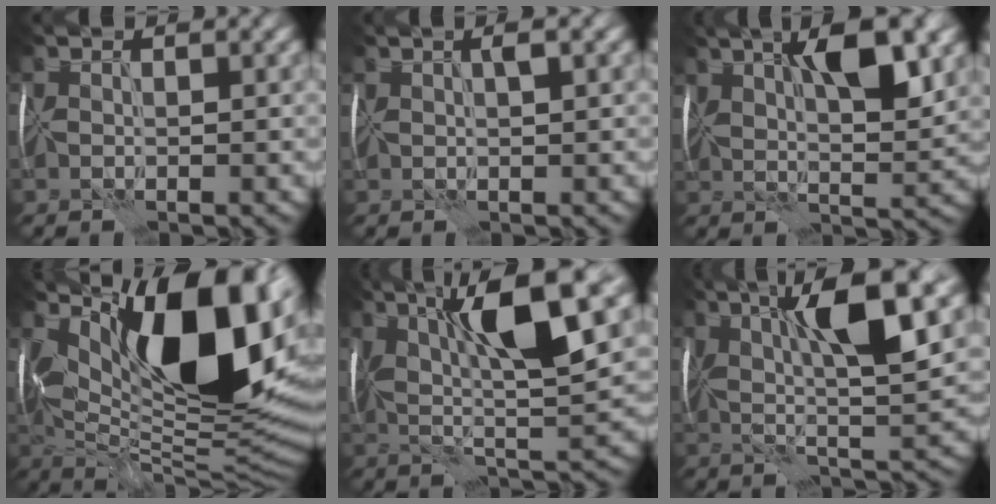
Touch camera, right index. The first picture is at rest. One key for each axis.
{"total": 1.4, "fx": 0.8, "fy": 0.0, "fz": 1.2, "tx": -0.021, "ty": 0.008, "tz": 0.013}
{"total": 8.6, "fx": 3.6, "fy": 3.0, "fz": 7.2, "tx": -0.121, "ty": 0.012, "tz": 0.059}
{"total": 17.3, "fx": 5.6, "fy": 7.1, "fz": 14.7, "tx": -0.211, "ty": 0.010, "tz": 0.091}
{"total": 11.4, "fx": 4.0, "fy": 2.9, "fz": 10.3, "tx": -0.179, "ty": 0.014, "tz": 0.067}
{"total": 10.3, "fx": 3.8, "fy": 2.3, "fz": 9.3, "tx": -0.155, "ty": 0.009, "tz": 0.065}